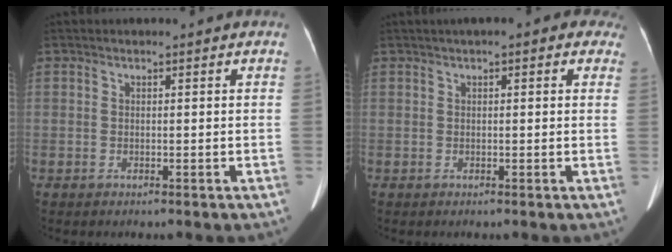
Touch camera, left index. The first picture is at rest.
{"total": 5.6, "force": [3.7, 1.9, 3.7], "torque": [-0.032, 0.029, 0.038]}